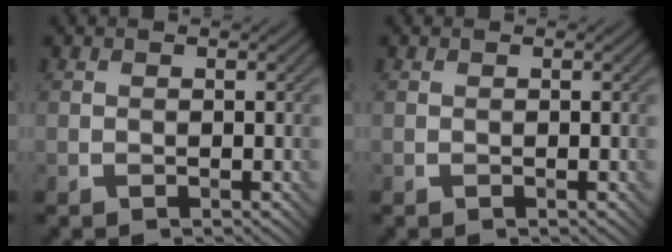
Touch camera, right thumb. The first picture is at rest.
{"total": 0.0}